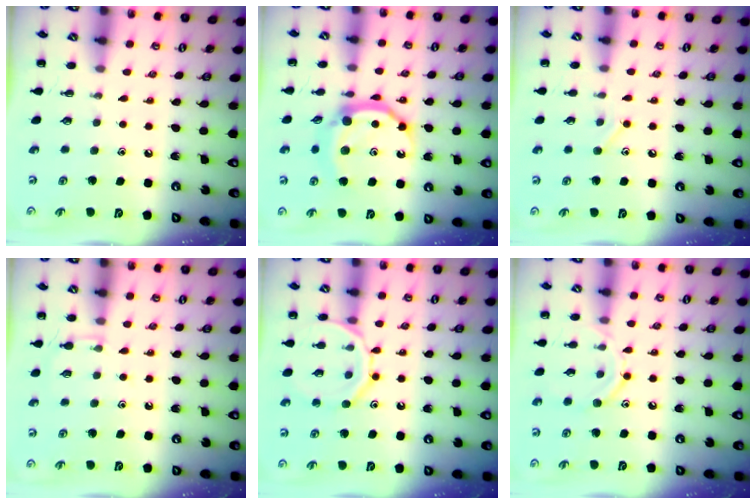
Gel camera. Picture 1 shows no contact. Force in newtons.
{"total": 9.7, "press": 9.7, "slide": 0.4}
{"total": 6.9, "press": 6.8, "slide": 1.4}
{"total": 3.8, "press": 3.6, "slide": 1.3}
{"total": 14.0, "press": 14.0, "slide": 1.2}
{"total": 10.2, "press": 10.2, "slide": 1.0}